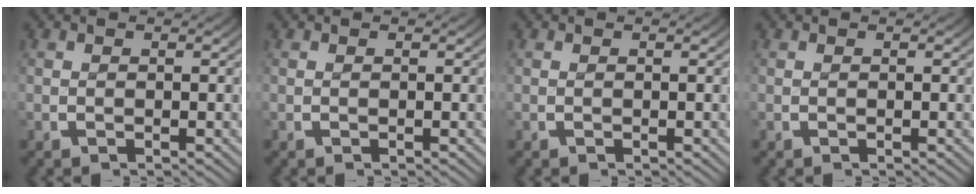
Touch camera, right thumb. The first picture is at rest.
{"total": 0.0}
{"total": 0.0}
{"total": 0.0}